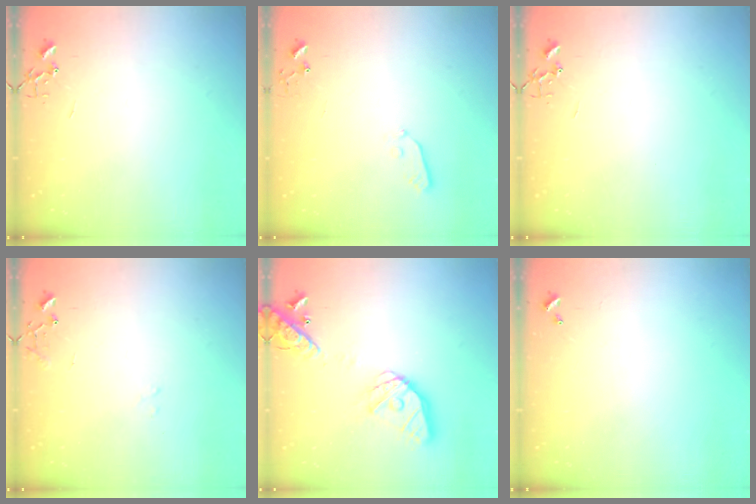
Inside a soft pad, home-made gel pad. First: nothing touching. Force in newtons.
{"total": 3.7, "press": 3.7, "slide": 0.4}
{"total": 0.0}
{"total": 8.0, "press": 8.0, "slide": 0.9}
{"total": 16.7, "press": 16.5, "slide": 2.5}
{"total": 0.0}